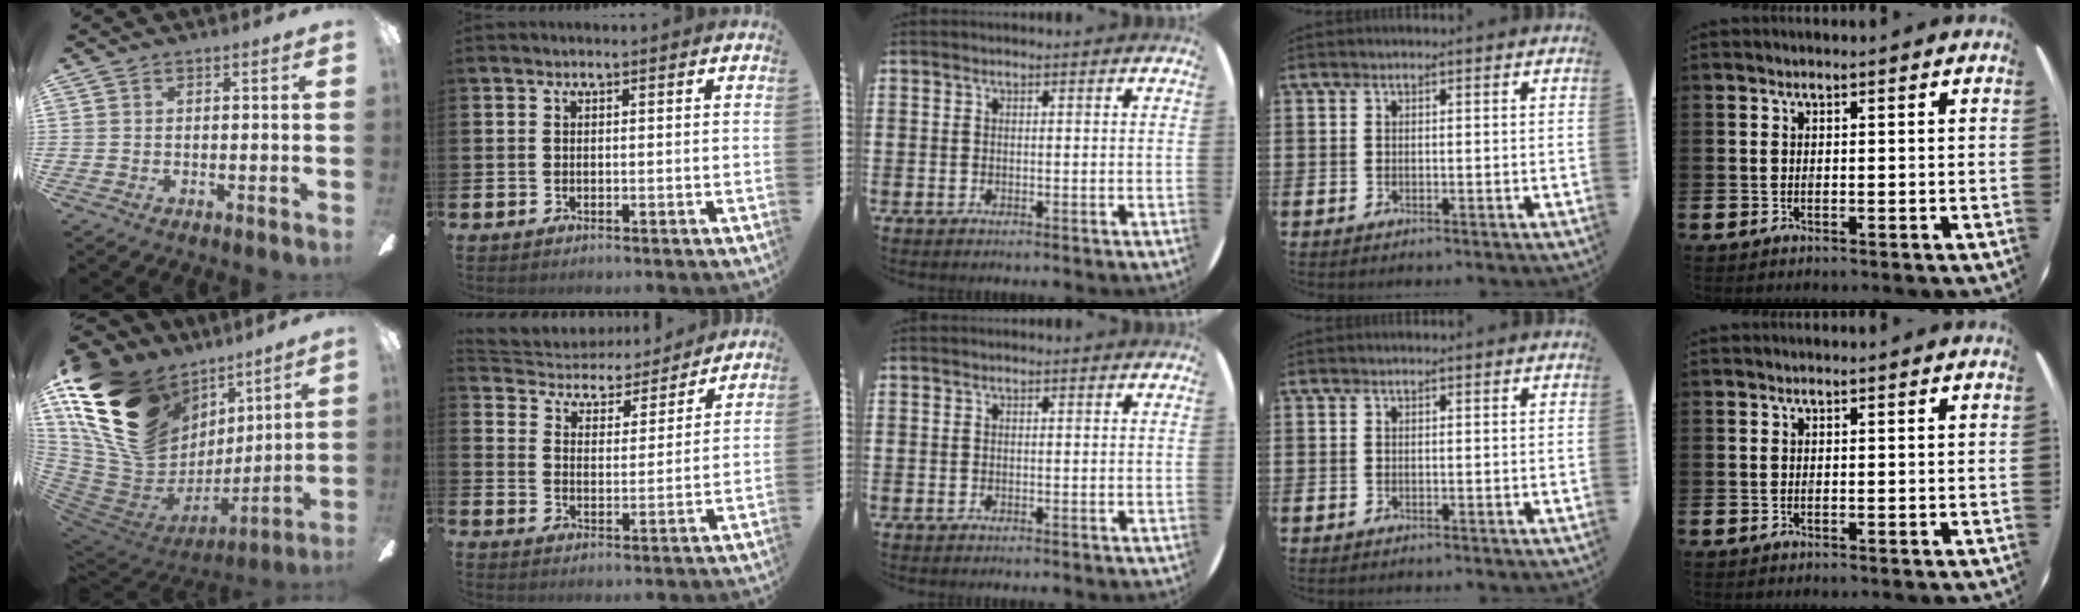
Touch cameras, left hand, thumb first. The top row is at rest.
{"thumb": {"total": 22.8, "force": [10.5, 16.2, 12.1], "torque": [-0.258, -0.056, 0.220]}, "index": {"total": 4.8, "force": [4.5, 1.6, 0.1], "torque": [-0.036, -0.040, 0.074]}}